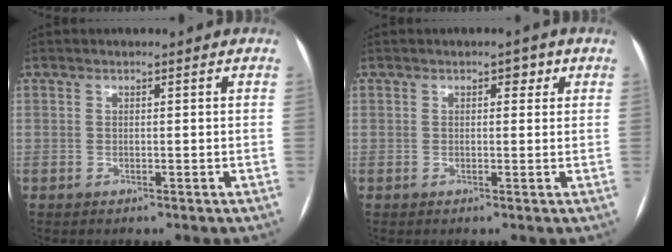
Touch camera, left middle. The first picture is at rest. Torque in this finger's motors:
{"motor_torque": [0.02, -0.02, -0.05, -0.01]}